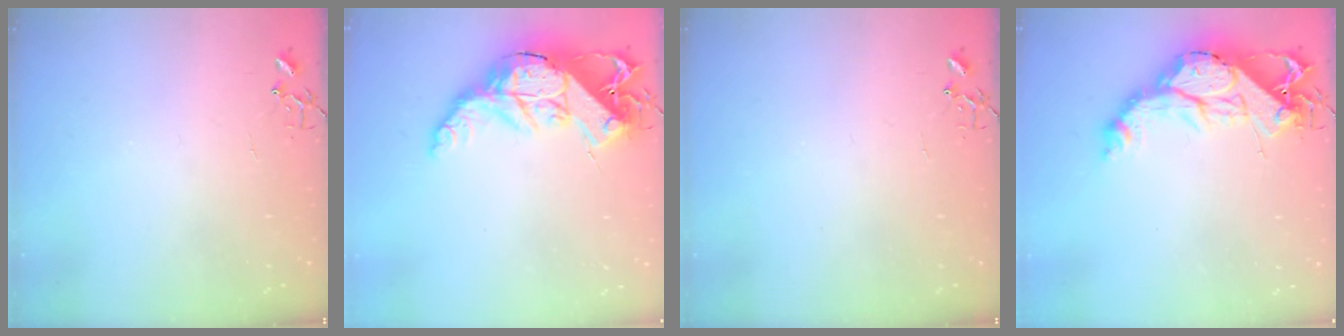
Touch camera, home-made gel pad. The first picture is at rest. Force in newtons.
{"total": 19.6, "press": 19.6, "slide": 1.2}
{"total": 0.0}
{"total": 18.0, "press": 17.9, "slide": 1.7}